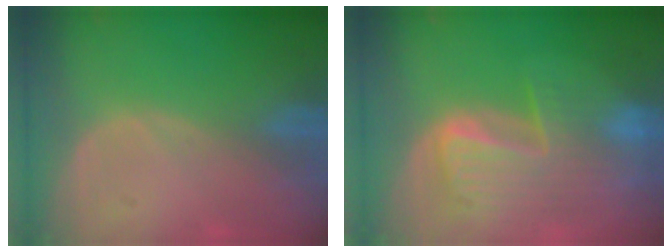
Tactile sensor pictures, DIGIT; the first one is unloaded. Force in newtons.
{"total": 9.8, "press": 8.4, "slide": 5.0}